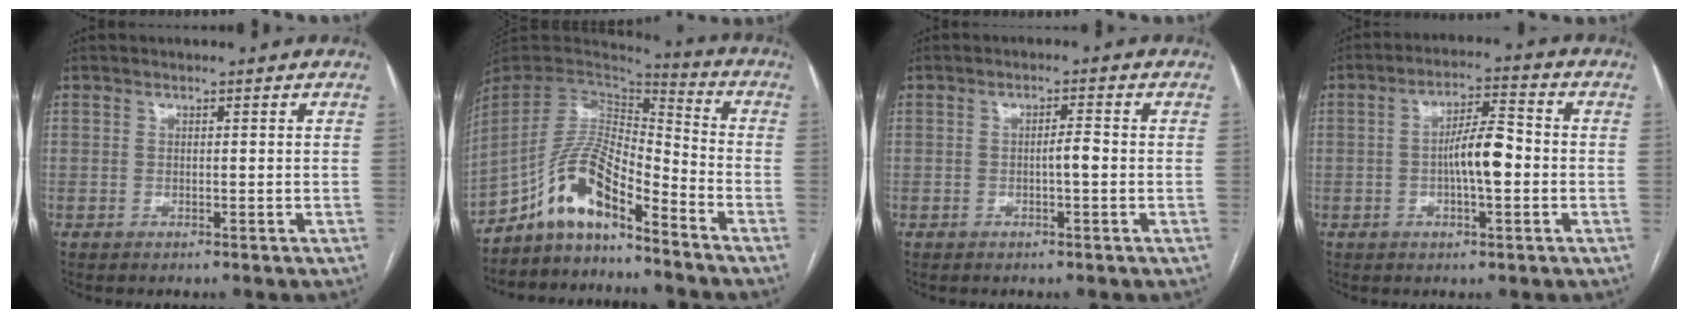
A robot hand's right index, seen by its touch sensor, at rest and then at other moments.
{"total": 11.4, "force": [-8.3, 2.7, 7.3], "torque": [-0.142, 0.028, -0.151]}
{"total": 2.2, "force": [-0.4, 0.1, 2.1], "torque": [-0.033, 0.003, -0.008]}
{"total": 7.1, "force": [-1.0, 1.6, 6.9], "torque": [-0.124, 0.013, -0.020]}